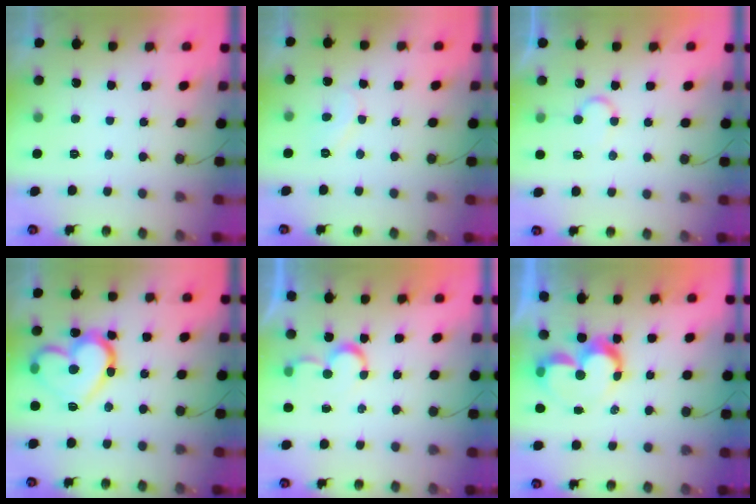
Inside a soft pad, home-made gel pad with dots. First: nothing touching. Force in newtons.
{"total": 4.8, "press": 4.7, "slide": 0.6}
{"total": 7.5, "press": 7.4, "slide": 0.6}
{"total": 17.9, "press": 17.9, "slide": 1.2}
{"total": 4.7, "press": 4.6, "slide": 0.4}
{"total": 9.3, "press": 9.2, "slide": 0.8}